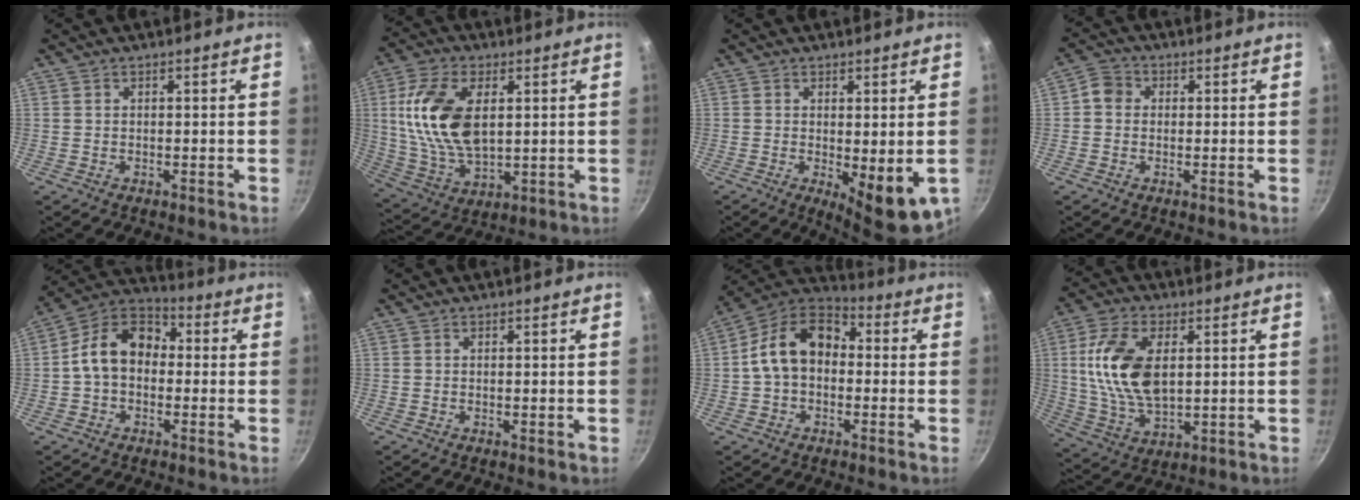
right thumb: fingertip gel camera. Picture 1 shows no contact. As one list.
[{"total": 16.1, "force": [3.2, 9.0, 13.0], "torque": [-0.242, -0.010, 0.067]}, {"total": 8.6, "force": [-1.6, 2.8, 8.0], "torque": [-0.097, -0.012, -0.009]}, {"total": 3.7, "force": [0.1, 3.3, 1.6], "torque": [-0.019, 0.008, -0.015]}, {"total": 11.8, "force": [-0.2, 8.8, 7.9], "torque": [-0.101, 0.040, -0.029]}, {"total": 0.0}, {"total": 13.2, "force": [0.1, 9.5, 9.2], "torque": [-0.129, 0.042, -0.019]}, {"total": 15.1, "force": [2.7, 8.4, 12.2], "torque": [-0.225, -0.009, 0.055]}]